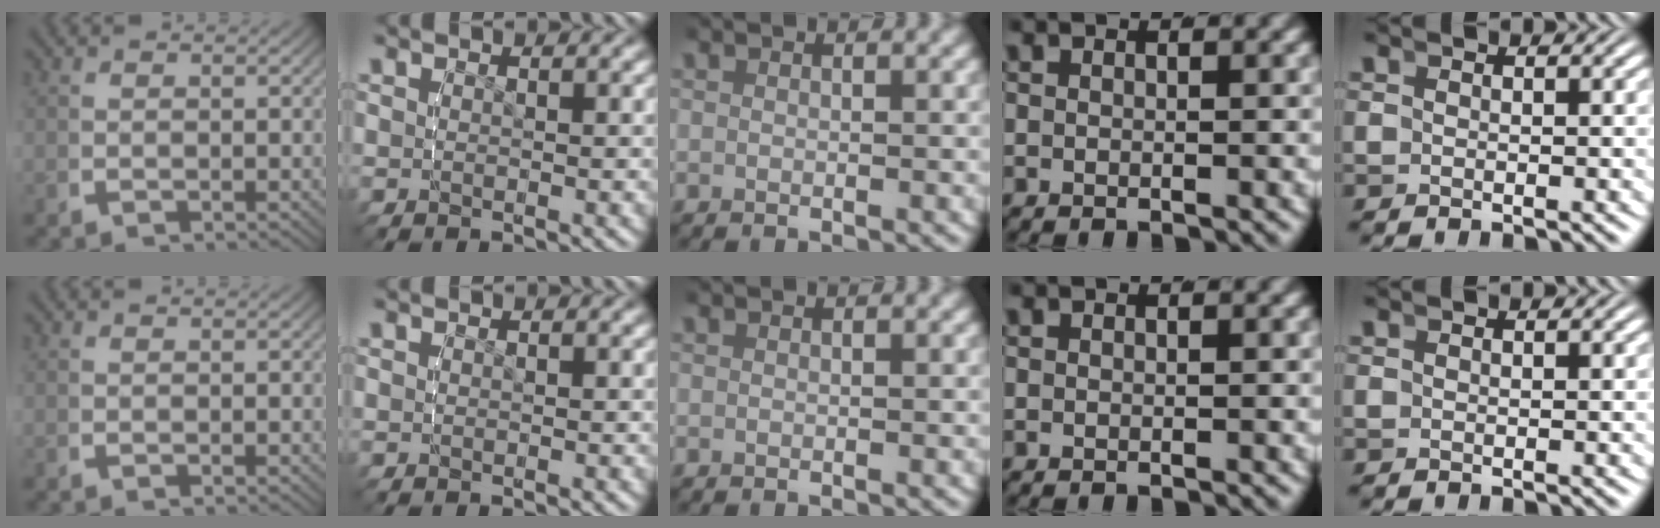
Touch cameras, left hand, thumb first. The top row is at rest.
{}